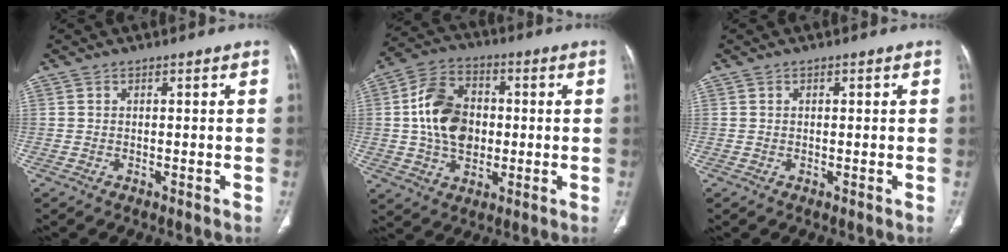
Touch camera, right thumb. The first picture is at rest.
{"total": 13.9, "force": [0.4, 9.9, 9.7], "torque": [-0.157, 0.016, 0.006]}
{"total": 0.6, "force": [0.3, 0.3, 0.4], "torque": [-0.004, 0.001, 0.004]}